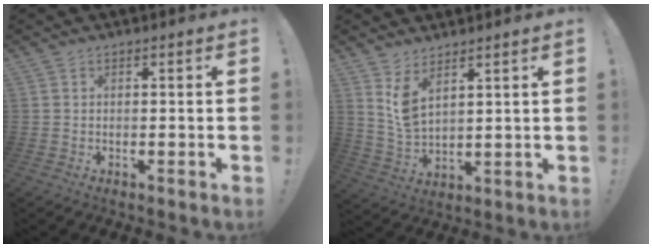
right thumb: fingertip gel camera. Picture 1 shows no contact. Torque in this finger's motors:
{"motor_torque": [0.06, 0.16, 0.42, 0.14, 0.05]}